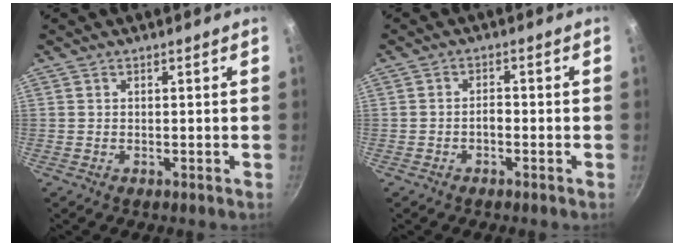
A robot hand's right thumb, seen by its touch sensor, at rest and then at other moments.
{"total": 1.8, "force": [-0.9, 1.0, 1.3], "torque": [-0.013, 0.015, -0.016]}